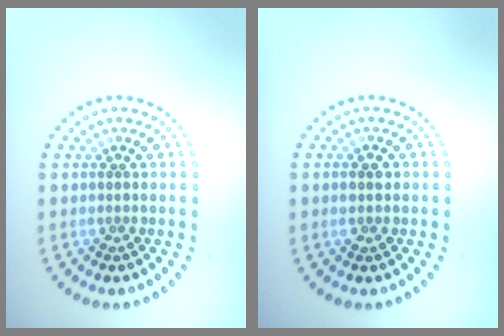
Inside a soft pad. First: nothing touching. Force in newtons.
{"total": 1.4, "press": 1.4, "slide": 0.1}